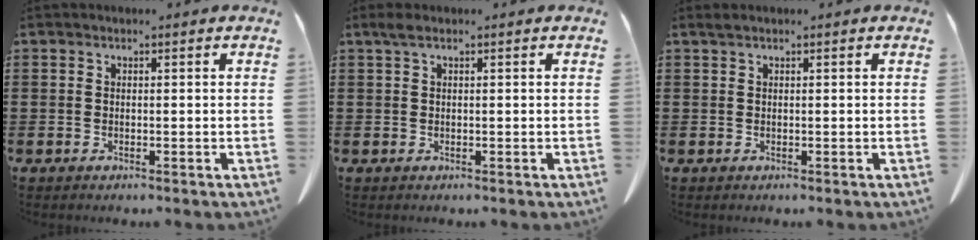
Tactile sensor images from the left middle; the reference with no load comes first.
{"total": 1.3, "force": [0.5, 0.3, 1.2], "torque": [-0.025, 0.003, 0.008]}
{"total": 0.5, "force": [0.3, 0.0, 0.4], "torque": [-0.009, 0.001, 0.007]}